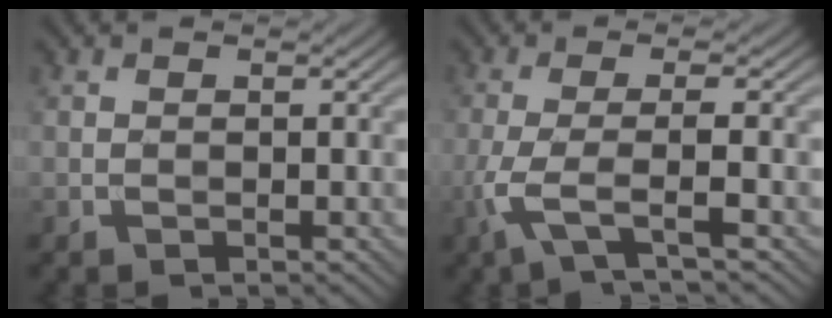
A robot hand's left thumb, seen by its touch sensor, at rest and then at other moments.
{"total": 4.9, "force": [-2.1, 0.8, 4.4], "torque": [-0.089, -0.002, -0.060]}